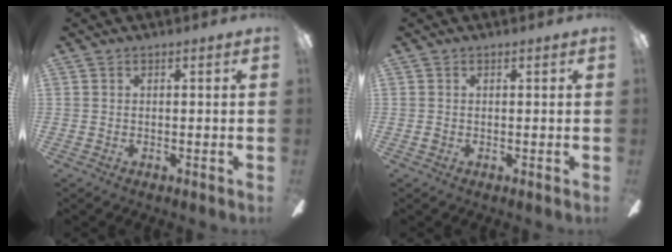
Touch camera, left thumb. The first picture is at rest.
{"total": 0.5, "force": [0.0, 0.5, 0.1], "torque": [-0.001, 0.006, -0.003]}